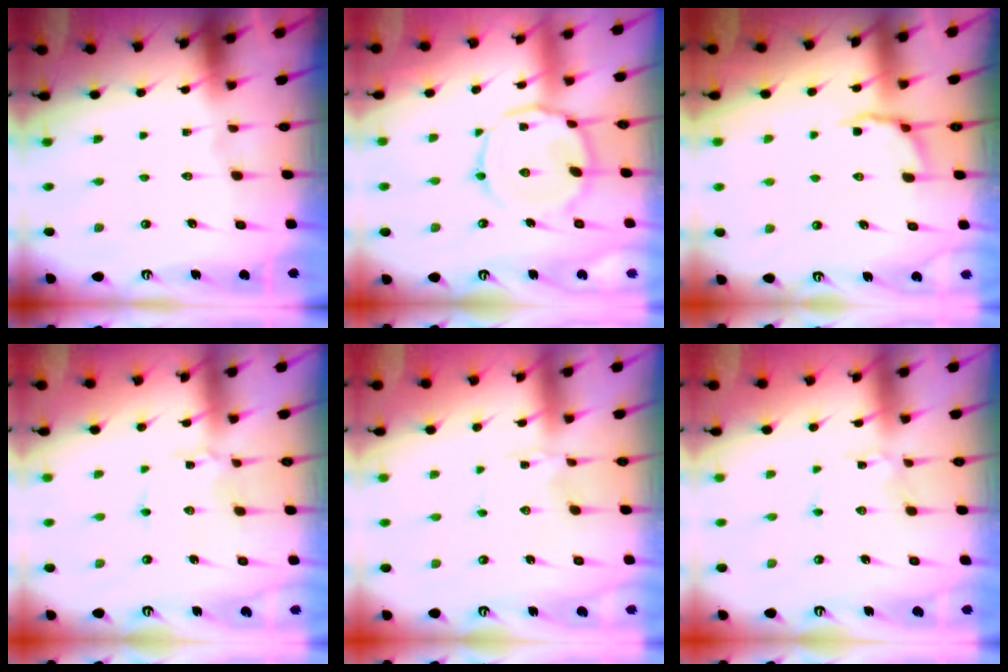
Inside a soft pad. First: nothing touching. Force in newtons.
{"total": 12.4, "press": 12.4, "slide": 0.9}
{"total": 3.2, "press": 2.2, "slide": 2.2}
{"total": 2.7, "press": 2.7, "slide": 0.2}
{"total": 0.6, "press": 0.6, "slide": 0.1}
{"total": 1.6, "press": 1.6, "slide": 0.2}